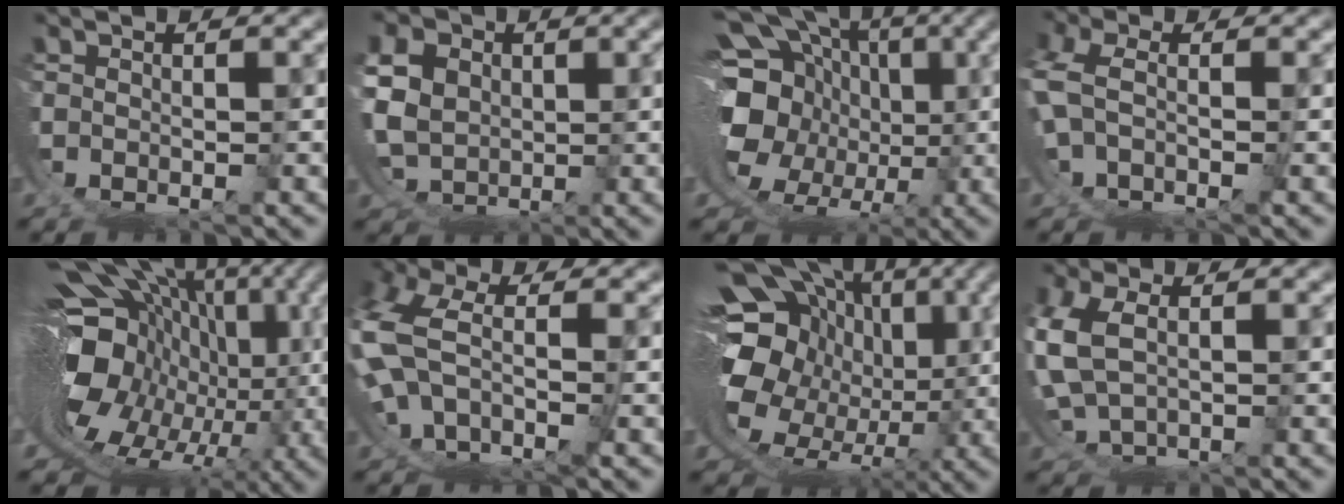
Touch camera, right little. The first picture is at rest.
{"total": 6.8, "force": [0.3, 5.8, 3.6], "torque": [-0.104, -0.042, 0.026]}
{"total": 15.0, "force": [0.9, 11.6, 9.5], "torque": [-0.180, -0.040, 0.020]}
{"total": 2.6, "force": [-0.3, 0.7, 2.5], "torque": [-0.061, -0.006, 0.002]}
{"total": 18.6, "force": [0.0, 12.5, 13.7], "torque": [-0.223, -0.048, 0.023]}
{"total": 6.1, "force": [-0.7, 4.3, 4.3], "torque": [-0.126, -0.016, -0.009]}
{"total": 18.3, "force": [0.2, 14.2, 11.5], "torque": [-0.209, -0.046, 0.015]}
{"total": 3.2, "force": [0.7, 1.7, 2.6], "torque": [-0.076, -0.009, 0.029]}